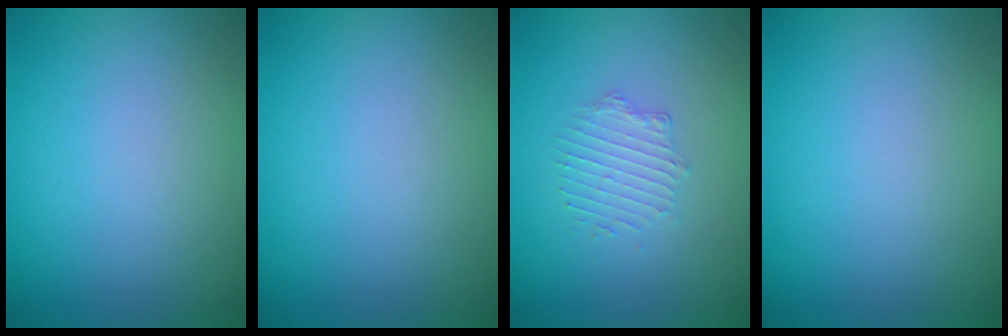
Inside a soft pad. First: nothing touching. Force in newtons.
{"total": 0.0}
{"total": 1.6, "press": 0.9, "slide": 1.3}
{"total": 0.0}